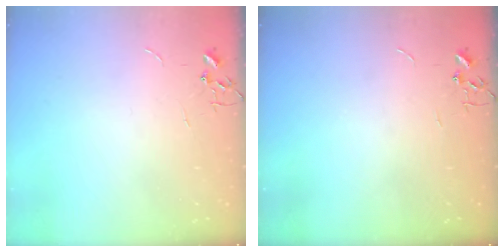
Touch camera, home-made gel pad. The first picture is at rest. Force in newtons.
{"total": 0.0}